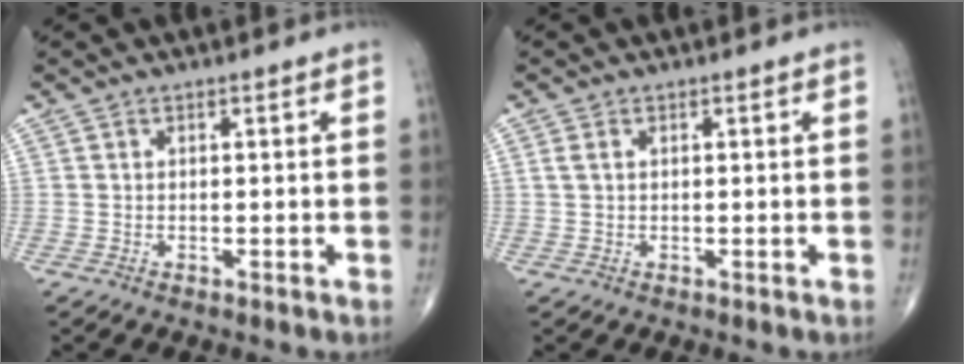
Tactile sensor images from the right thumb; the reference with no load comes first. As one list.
[{"total": 1.3, "force": [0.4, 0.8, 1.0], "torque": [-0.028, 0.007, 0.010]}]